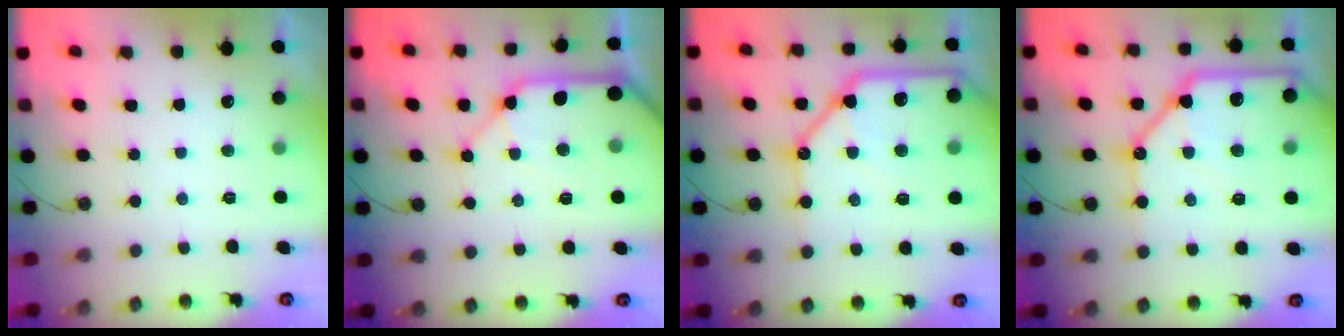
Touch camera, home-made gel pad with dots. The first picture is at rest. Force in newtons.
{"total": 16.2, "press": 16.1, "slide": 2.5}
{"total": 23.8, "press": 23.6, "slide": 3.1}
{"total": 23.8, "press": 23.6, "slide": 3.1}